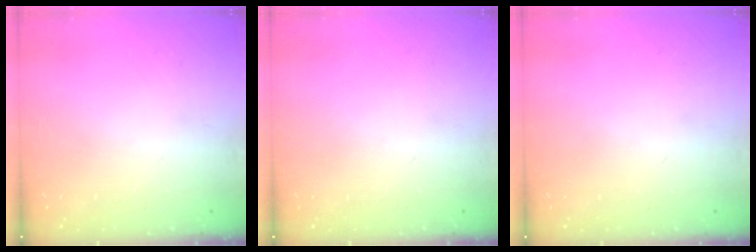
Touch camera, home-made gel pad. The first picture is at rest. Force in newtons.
{"total": 0.0}
{"total": 0.0}